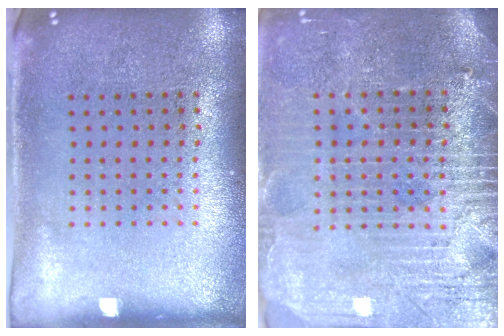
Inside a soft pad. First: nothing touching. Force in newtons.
{"total": 3.7, "press": 3.5, "slide": 1.3}